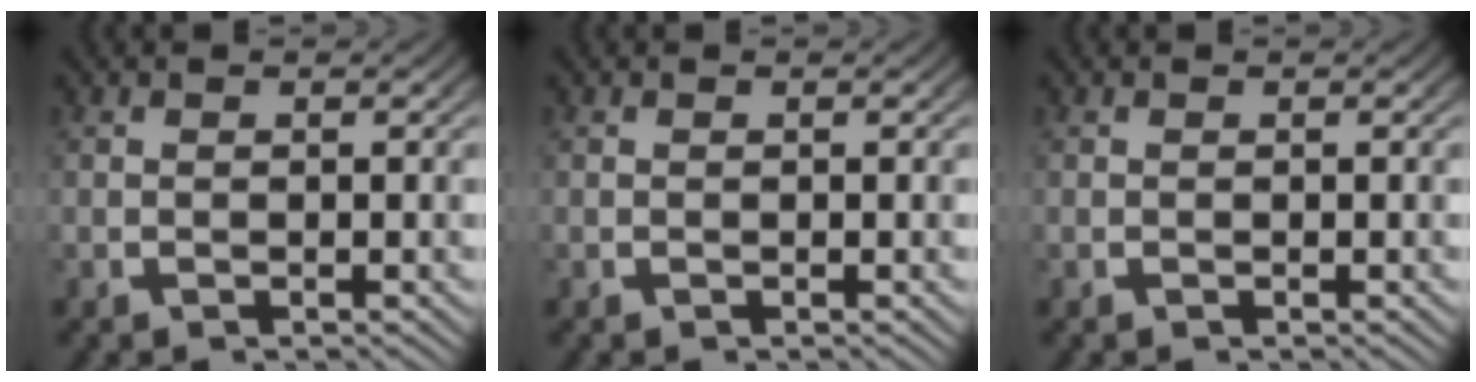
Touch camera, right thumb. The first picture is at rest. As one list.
[{"total": 0.0}, {"total": 0.0}]